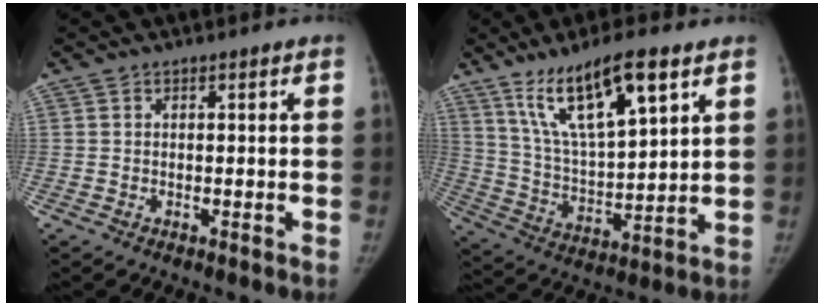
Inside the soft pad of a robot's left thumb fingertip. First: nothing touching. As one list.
[{"total": 16.2, "force": [9.5, 4.4, 12.4], "torque": [-0.204, -0.040, 0.184]}]